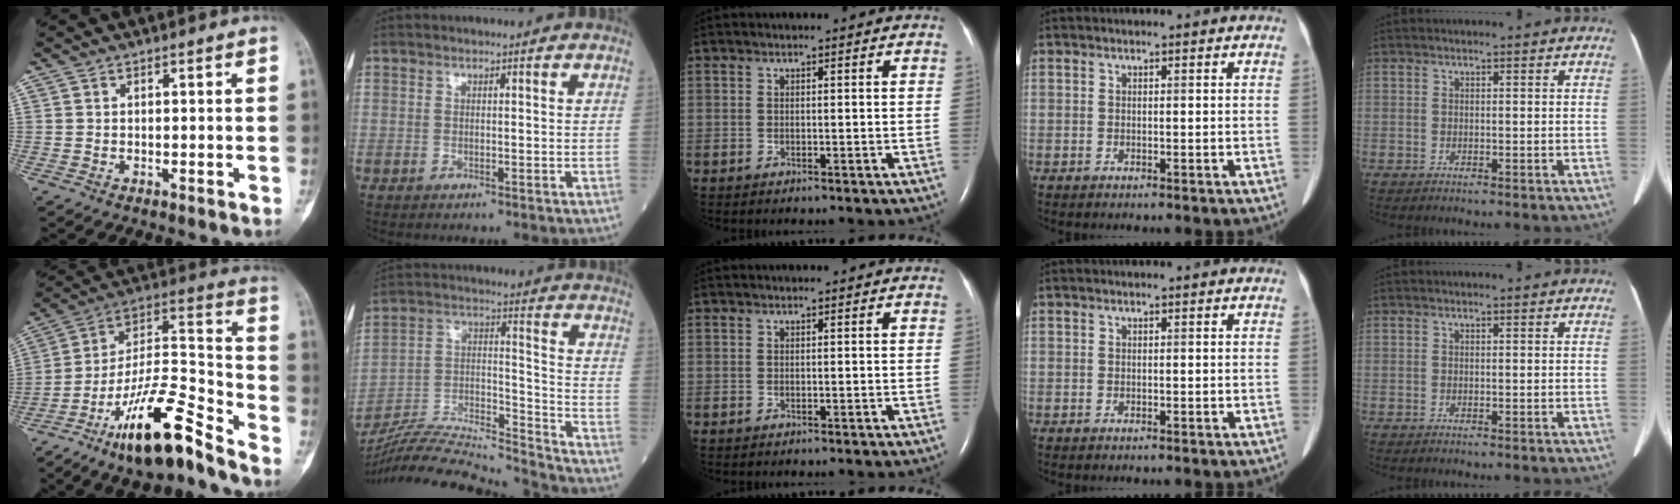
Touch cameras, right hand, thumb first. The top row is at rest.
{"thumb": {"total": 19.1, "force": [-13.2, 4.4, 13.1], "torque": [-0.228, 0.092, -0.234]}, "index": {"total": 20.8, "force": [-19.8, 0.2, 6.2], "torque": [-0.136, 0.008, -0.333]}}